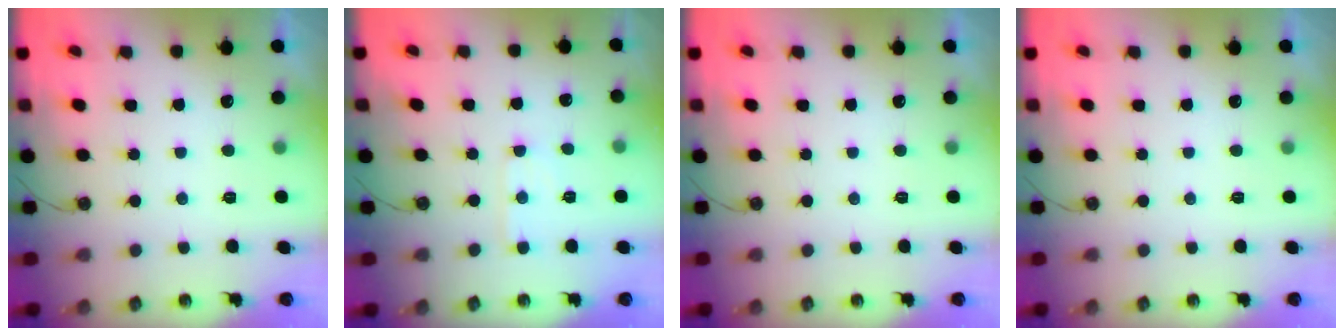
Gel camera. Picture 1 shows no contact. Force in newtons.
{"total": 3.4, "press": 3.3, "slide": 0.5}
{"total": 0.0}
{"total": 0.0}